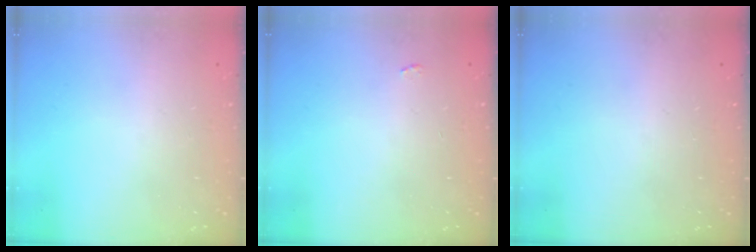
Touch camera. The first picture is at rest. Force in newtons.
{"total": 2.2, "press": 2.1, "slide": 0.3}
{"total": 0.0}